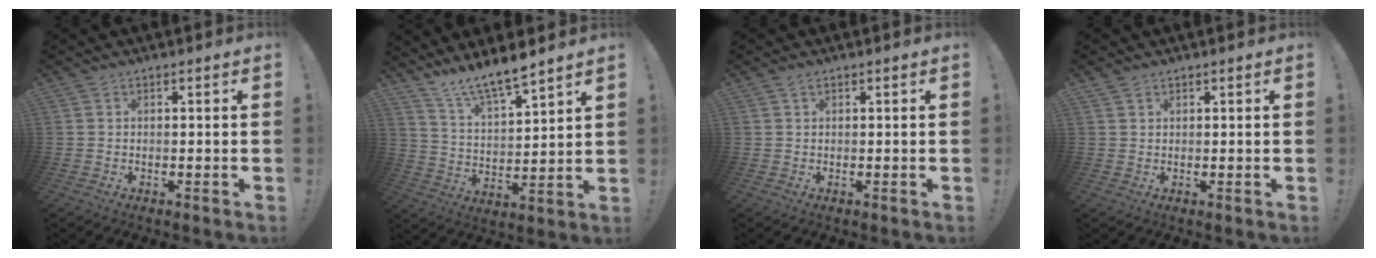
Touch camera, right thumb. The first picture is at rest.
{"total": 10.2, "force": [9.4, 0.7, 3.9], "torque": [-0.081, -0.078, 0.168]}
{"total": 0.8, "force": [0.5, 0.3, 0.5], "torque": [-0.008, 0.000, 0.009]}
{"total": 1.5, "force": [1.3, 0.9, 0.1], "torque": [0.000, -0.007, 0.024]}